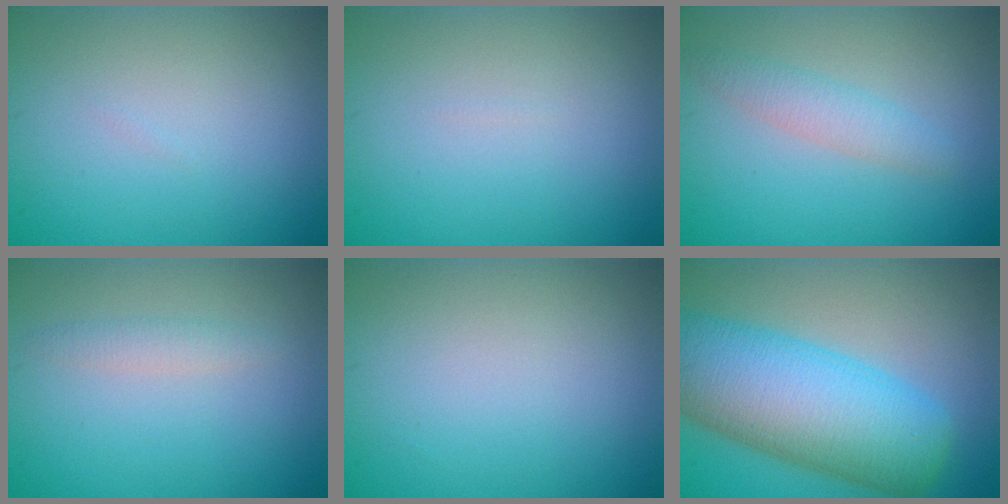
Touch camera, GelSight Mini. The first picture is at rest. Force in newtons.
{"total": 0.0}
{"total": 2.2, "press": 2.2, "slide": 0.1}
{"total": 1.2, "press": 1.2, "slide": 0.1}
{"total": 0.0}
{"total": 12.4, "press": 12.4, "slide": 0.3}